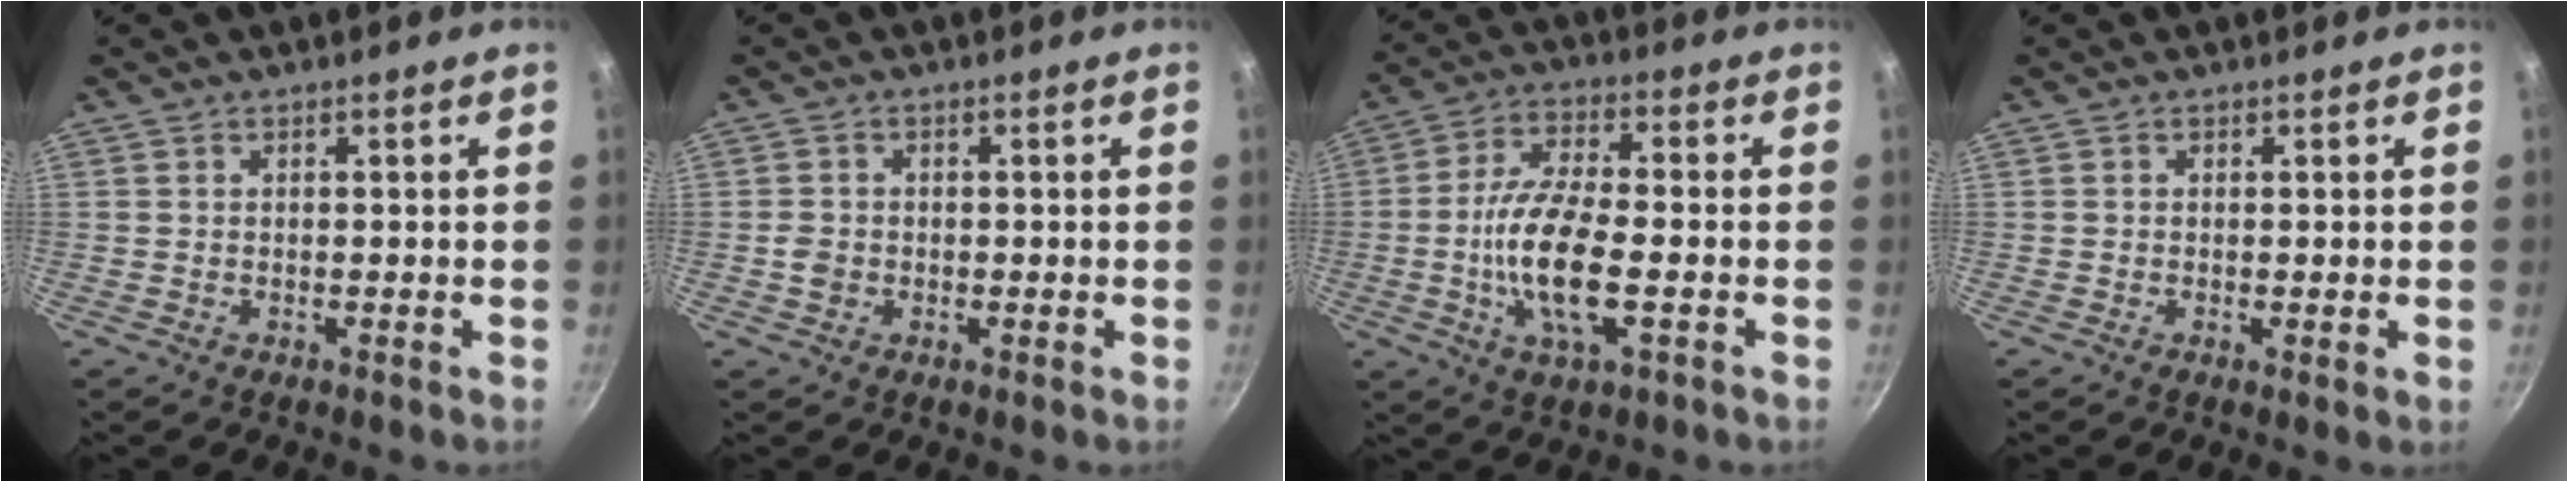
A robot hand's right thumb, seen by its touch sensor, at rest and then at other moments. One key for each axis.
{"total": 2.1, "fx": -0.4, "fy": 1.9, "fz": 1.0, "tx": -0.013, "ty": 0.005, "tz": -0.007}
{"total": 13.3, "fx": -2.5, "fy": 4.9, "fz": 12.1, "tx": -0.242, "ty": 0.011, "tz": -0.047}
{"total": 0.9, "fx": -0.1, "fy": 0.1, "fz": 0.9, "tx": -0.018, "ty": -0.006, "tz": -0.002}